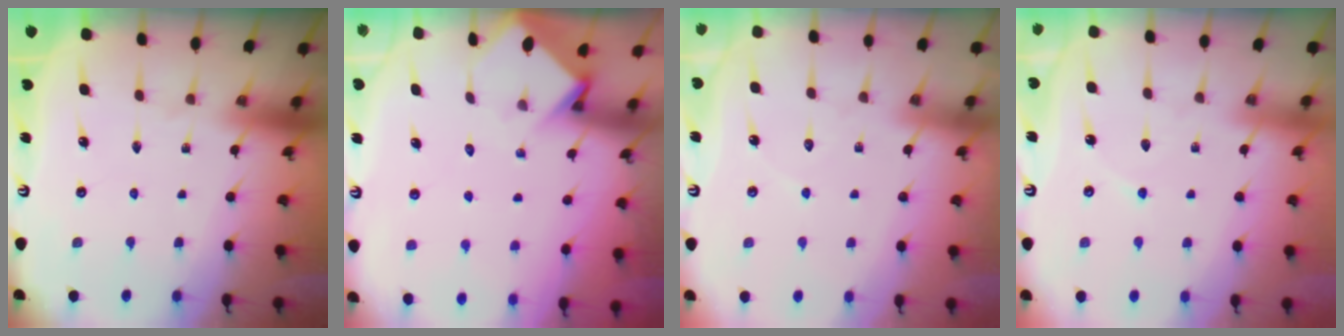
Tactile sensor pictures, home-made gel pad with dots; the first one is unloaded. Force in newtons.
{"total": 3.6, "press": 3.6, "slide": 0.2}
{"total": 5.8, "press": 5.8, "slide": 0.7}
{"total": 2.9, "press": 2.9, "slide": 0.4}